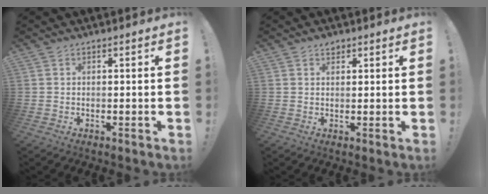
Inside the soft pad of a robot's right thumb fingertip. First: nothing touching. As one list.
[{"total": 1.7, "force": [1.3, 1.0, 0.3], "torque": [0.008, -0.009, 0.023]}]